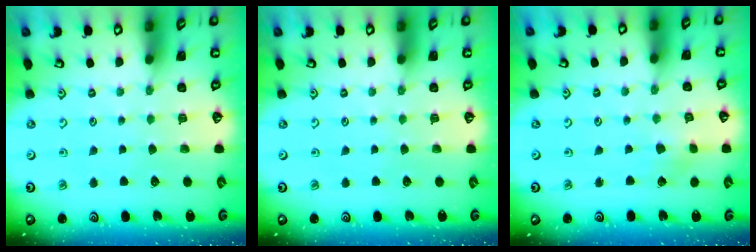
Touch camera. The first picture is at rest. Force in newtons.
{"total": 0.0}
{"total": 2.5, "press": 2.4, "slide": 0.5}